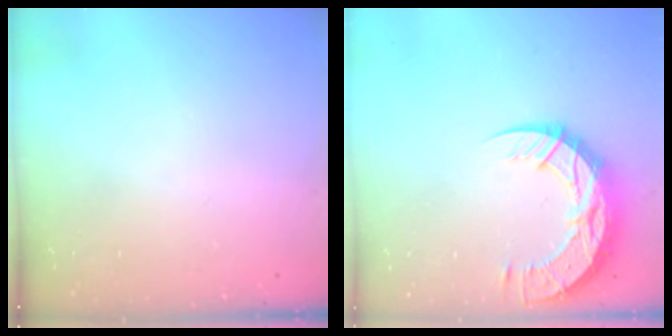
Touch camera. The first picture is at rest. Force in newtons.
{"total": 15.7, "press": 15.6, "slide": 1.2}